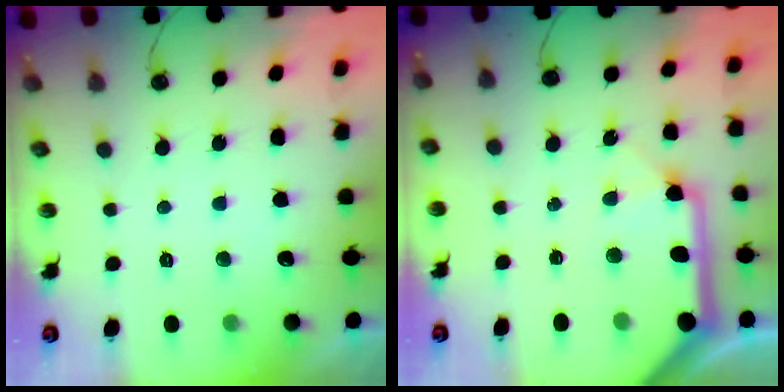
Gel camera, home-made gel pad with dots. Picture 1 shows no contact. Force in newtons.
{"total": 15.4, "press": 15.2, "slide": 2.2}